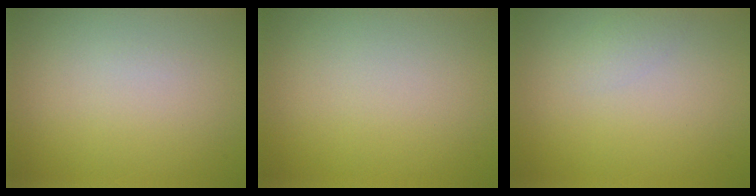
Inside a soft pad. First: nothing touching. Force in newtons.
{"total": 0.0}
{"total": 1.0, "press": 1.0, "slide": 0.0}